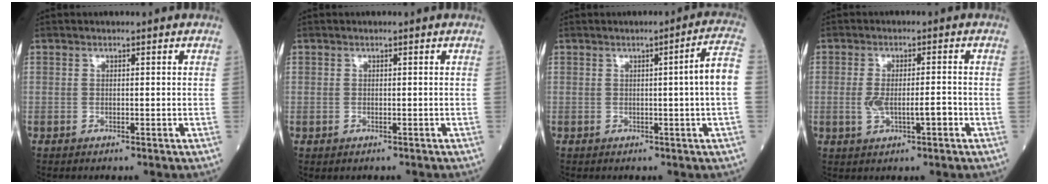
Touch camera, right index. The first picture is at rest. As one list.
[{"total": 0.7, "force": [-0.2, 0.6, 0.0], "torque": [-0.001, 0.005, -0.004]}, {"total": 5.5, "force": [-0.1, -1.2, 5.4], "torque": [-0.070, 0.002, -0.001]}, {"total": 4.6, "force": [-1.2, 1.3, 4.3], "torque": [-0.085, 0.005, -0.015]}]